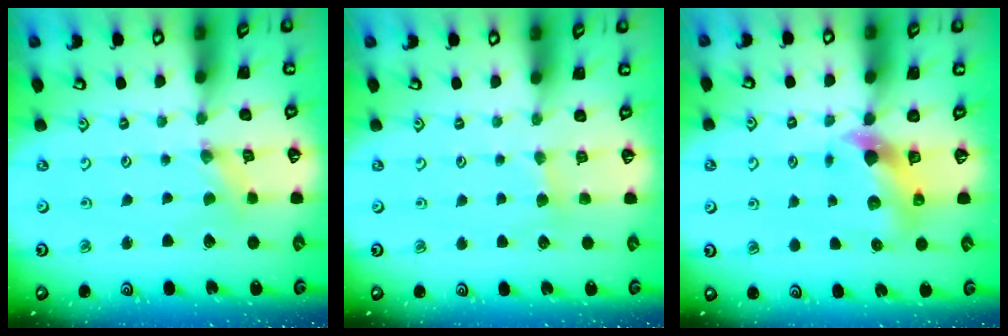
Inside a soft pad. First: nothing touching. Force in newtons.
{"total": 2.7, "press": 2.6, "slide": 0.4}
{"total": 6.4, "press": 6.4, "slide": 0.5}